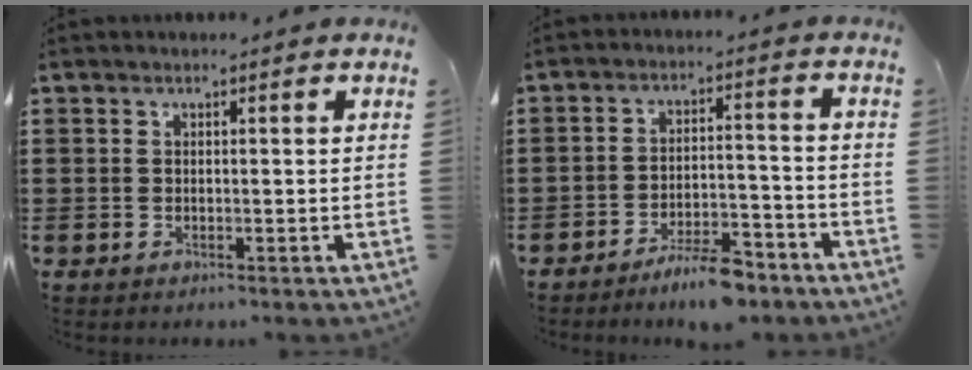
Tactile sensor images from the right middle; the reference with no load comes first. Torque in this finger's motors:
{"motor_torque": [1.39, -0.75, 0.17, 0.12]}